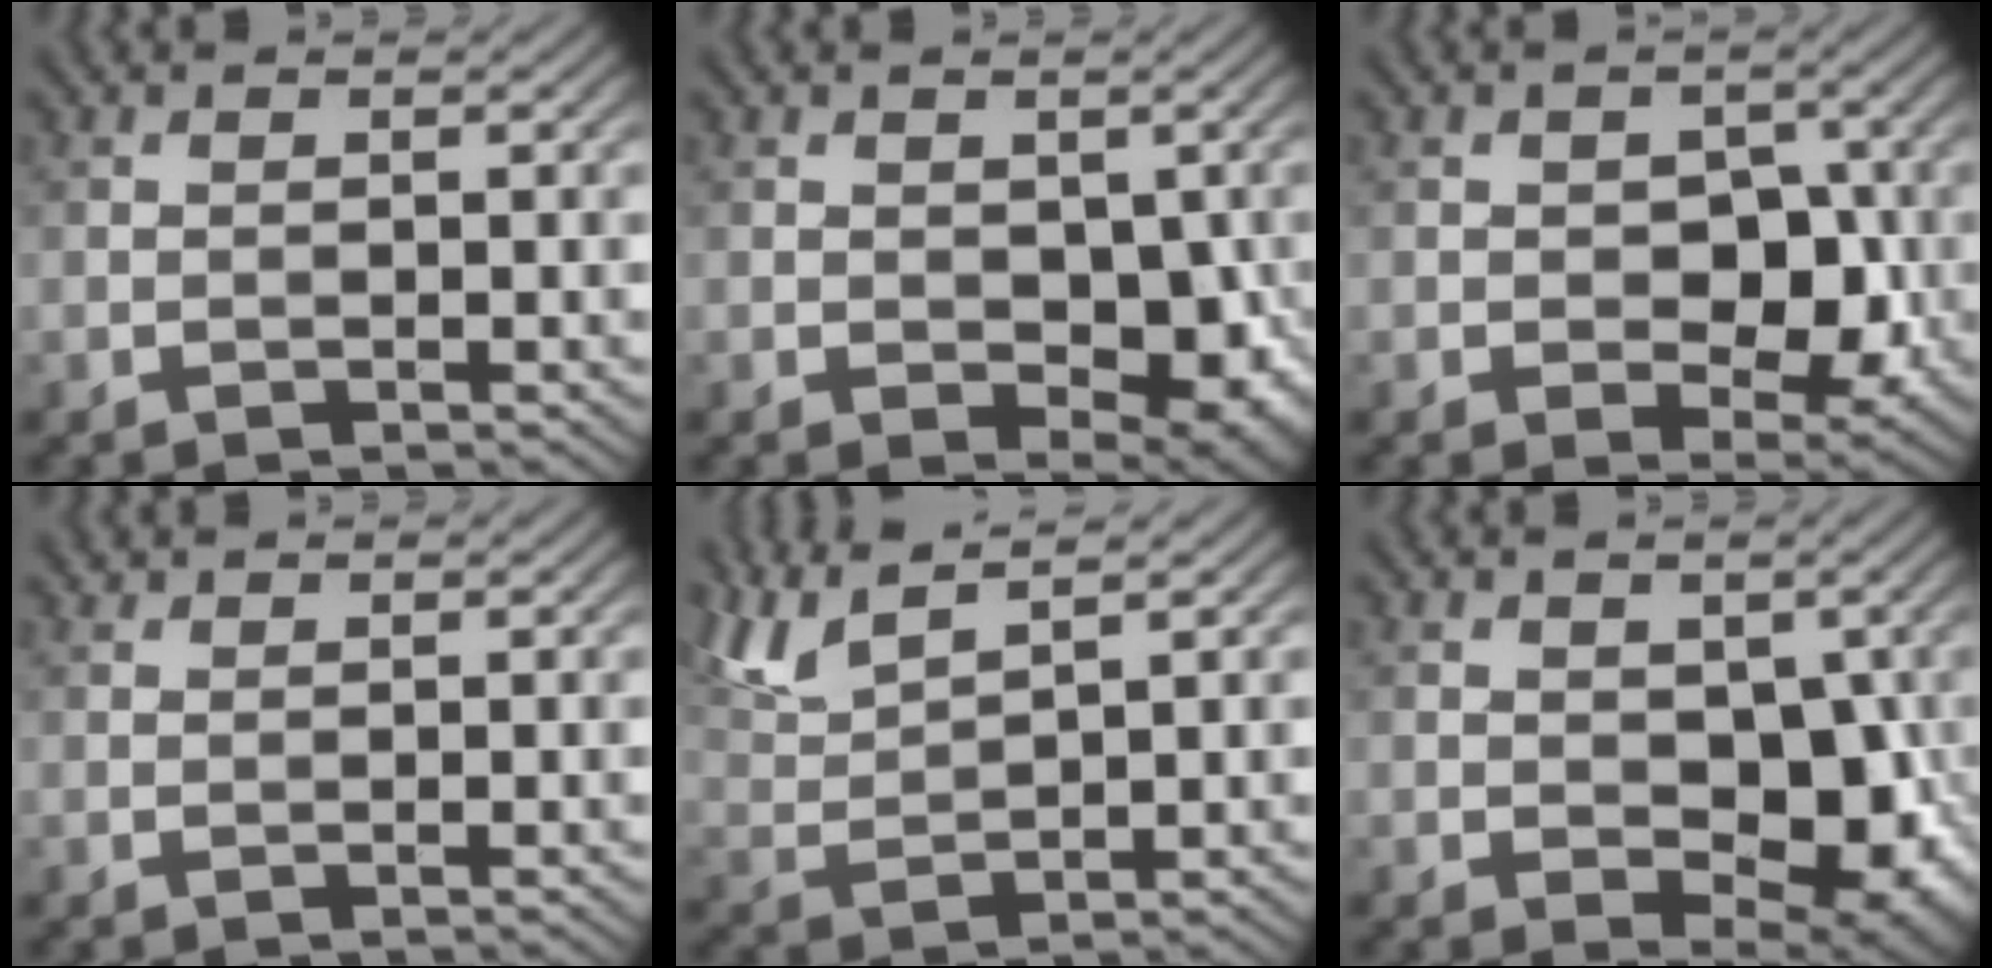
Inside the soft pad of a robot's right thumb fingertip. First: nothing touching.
{"total": 6.0, "force": [-0.6, 3.9, 4.5], "torque": [-0.071, -0.018, -0.002]}
{"total": 5.9, "force": [-0.7, 4.2, 4.1], "torque": [-0.059, -0.009, -0.015]}
{"total": 0.6, "force": [0.6, 0.0, 0.0], "torque": [-0.001, 0.001, 0.012]}
{"total": 7.2, "force": [5.4, 1.6, 4.4], "torque": [-0.107, 0.018, 0.113]}
{"total": 8.2, "force": [-0.6, 5.4, 6.1], "torque": [-0.090, -0.020, 0.000]}